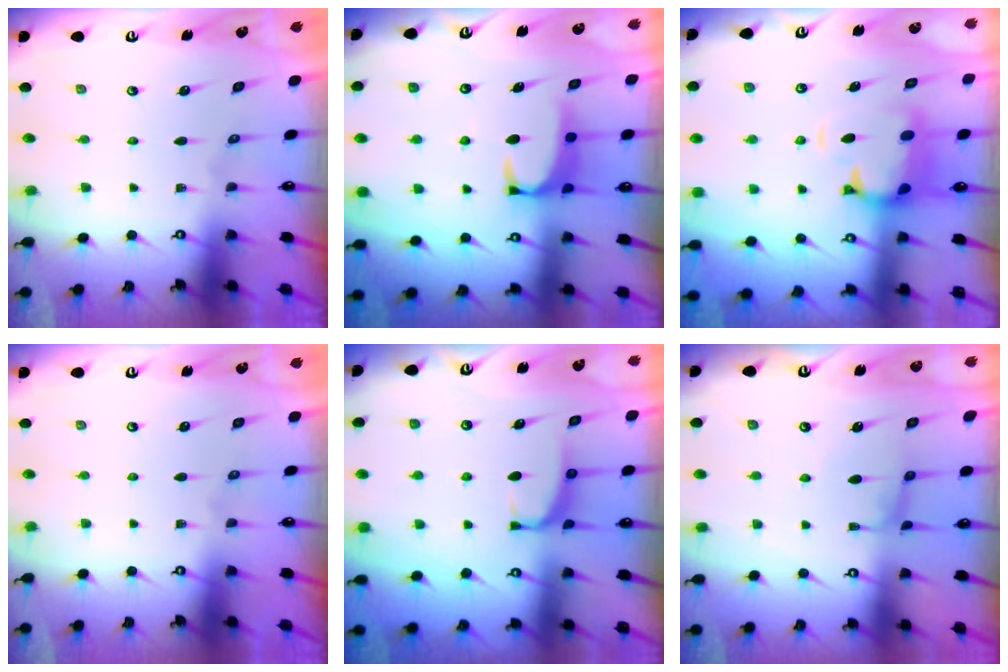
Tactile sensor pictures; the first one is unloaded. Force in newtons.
{"total": 1.9, "press": 1.9, "slide": 0.3}
{"total": 3.4, "press": 3.0, "slide": 1.6}
{"total": 0.0}
{"total": 2.4, "press": 2.3, "slide": 0.7}
{"total": 3.3, "press": 3.2, "slide": 0.9}